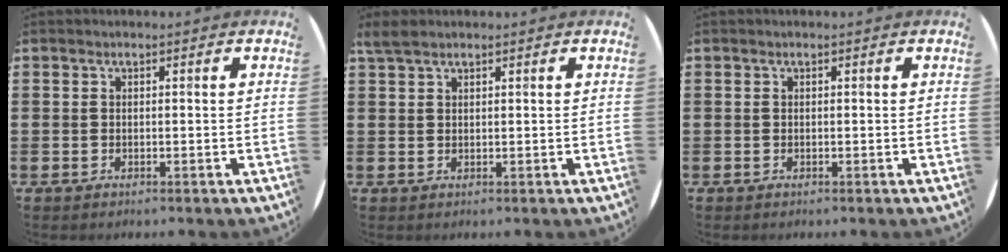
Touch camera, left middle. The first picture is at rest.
{"total": 2.0, "force": [1.7, 0.6, 1.0], "torque": [-0.016, 0.001, 0.029]}
{"total": 0.0}